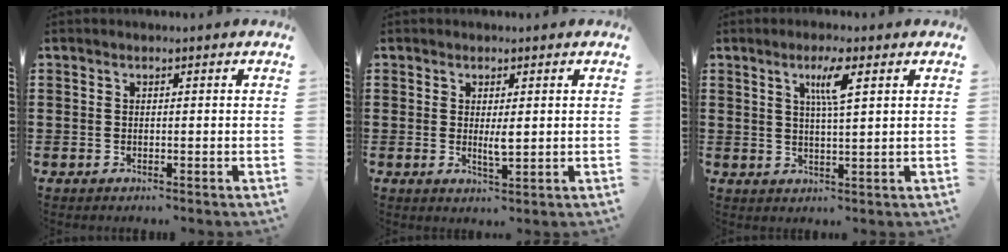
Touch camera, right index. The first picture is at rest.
{"total": 2.6, "force": [0.3, 0.6, 2.5], "torque": [-0.048, -0.003, 0.005]}
{"total": 4.4, "force": [2.1, 0.3, 3.9], "torque": [-0.076, 0.000, 0.030]}